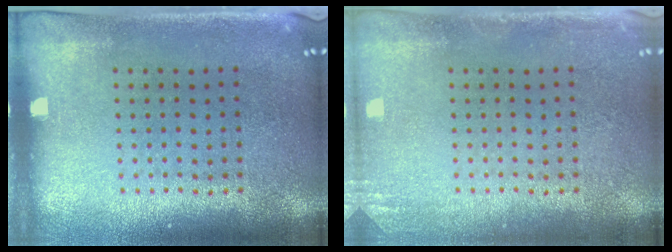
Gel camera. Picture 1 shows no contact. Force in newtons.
{"total": 1.3, "press": 1.3, "slide": 0.1}